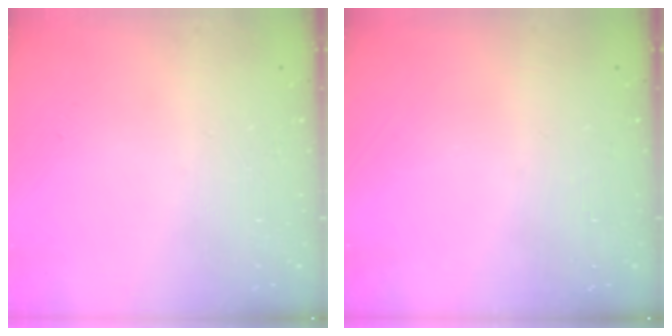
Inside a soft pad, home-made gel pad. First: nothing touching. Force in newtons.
{"total": 0.0}